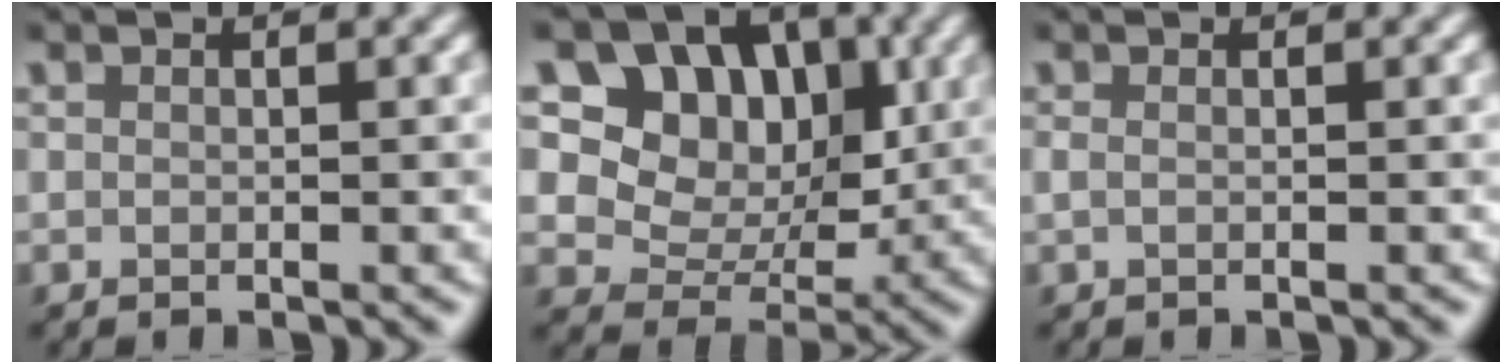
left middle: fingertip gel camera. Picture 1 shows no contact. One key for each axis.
{"total": 8.5, "fx": 2.8, "fy": 6.9, "fz": 4.2, "tx": -0.066, "ty": 0.003, "tz": 0.034}
{"total": 0.6, "fx": 0.0, "fy": 0.2, "fz": 0.5, "tx": -0.011, "ty": 0.001, "tz": -0.001}